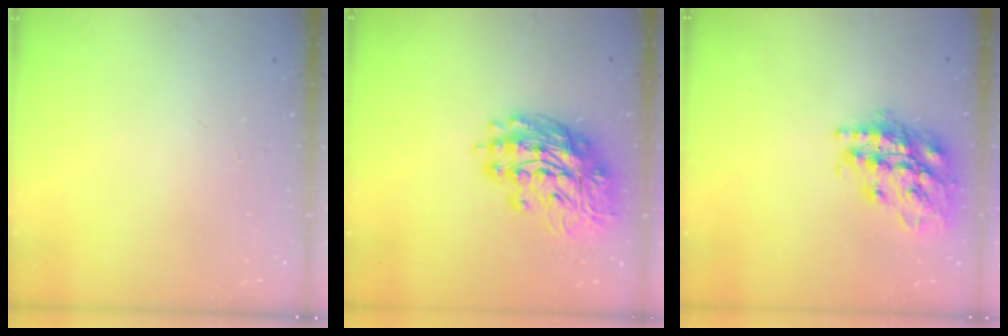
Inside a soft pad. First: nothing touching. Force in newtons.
{"total": 16.8, "press": 16.7, "slide": 1.9}
{"total": 20.3, "press": 20.3, "slide": 1.6}